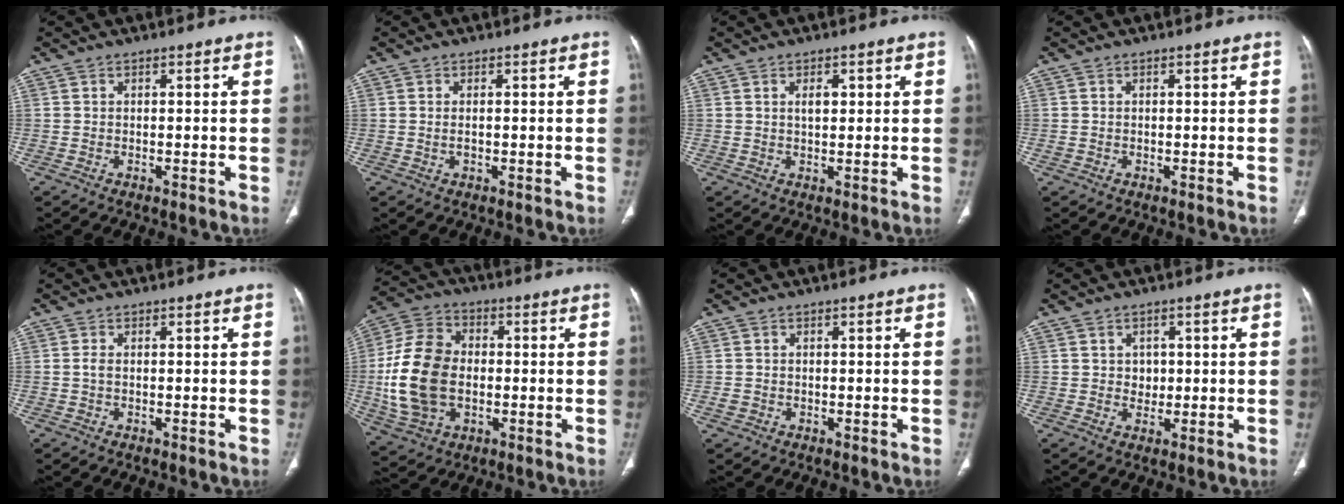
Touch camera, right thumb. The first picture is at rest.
{"total": 1.1, "force": [-0.1, 0.4, 1.0], "torque": [-0.027, -0.001, -0.001]}
{"total": 2.6, "force": [0.8, 1.4, 2.1], "torque": [-0.030, -0.003, 0.014]}
{"total": 0.0}
{"total": 1.0, "force": [-0.1, 0.5, 0.8], "torque": [-0.019, 0.000, -0.003]}
{"total": 17.0, "force": [-1.3, 11.7, 12.3], "torque": [-0.240, 0.016, -0.016]}
{"total": 1.0, "force": [-0.4, 0.8, 0.4], "torque": [-0.011, 0.001, -0.005]}
{"total": 2.5, "force": [0.3, 2.2, 1.2], "torque": [-0.001, 0.000, 0.007]}